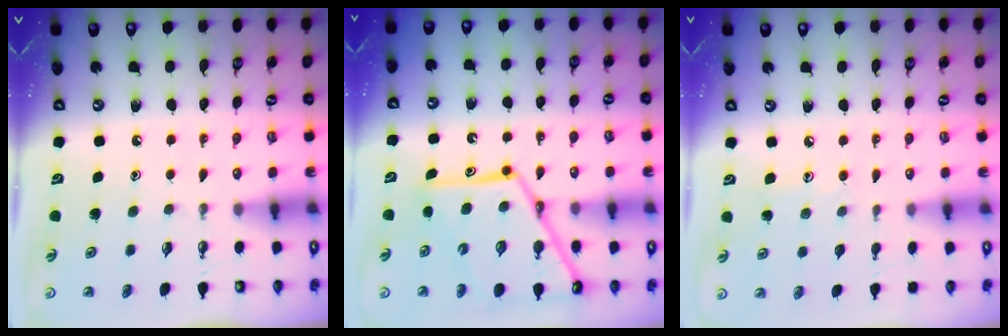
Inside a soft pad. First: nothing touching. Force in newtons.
{"total": 18.0, "press": 17.9, "slide": 1.5}
{"total": 5.4, "press": 5.4, "slide": 0.4}